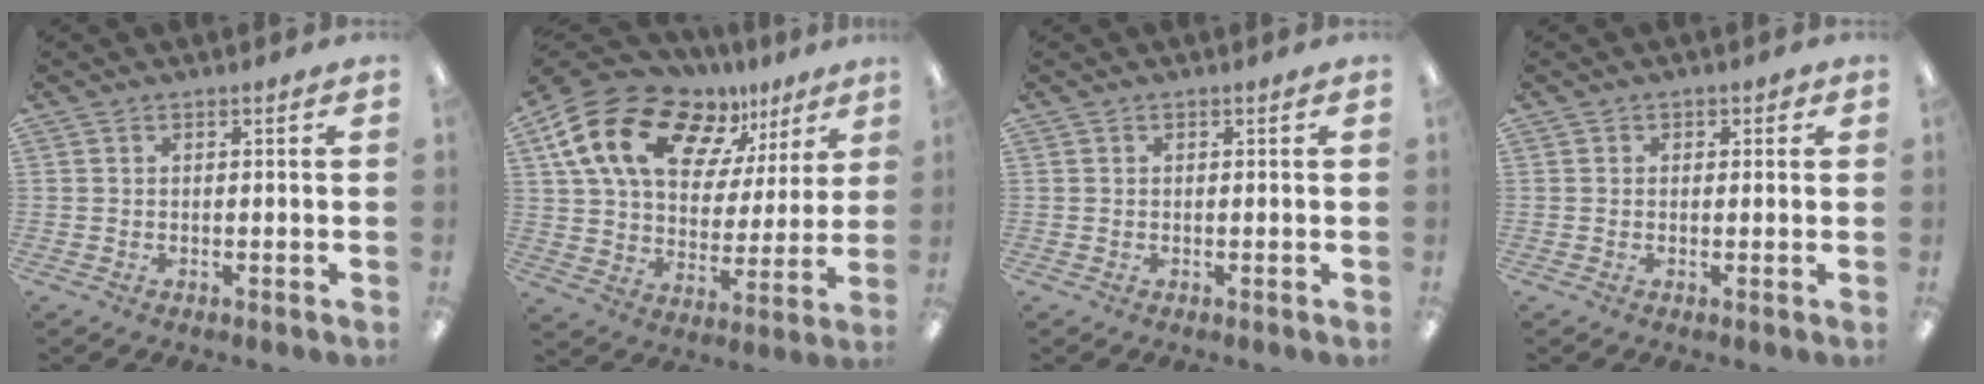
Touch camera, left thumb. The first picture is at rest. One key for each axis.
{"total": 19.2, "fx": 11.4, "fy": 11.2, "fz": 10.7, "tx": -0.199, "ty": -0.052, "tz": 0.209}
{"total": 0.0}
{"total": 1.3, "fx": 0.1, "fy": 1.2, "fz": 0.4, "tx": 0.001, "ty": 0.002, "tz": -0.001}